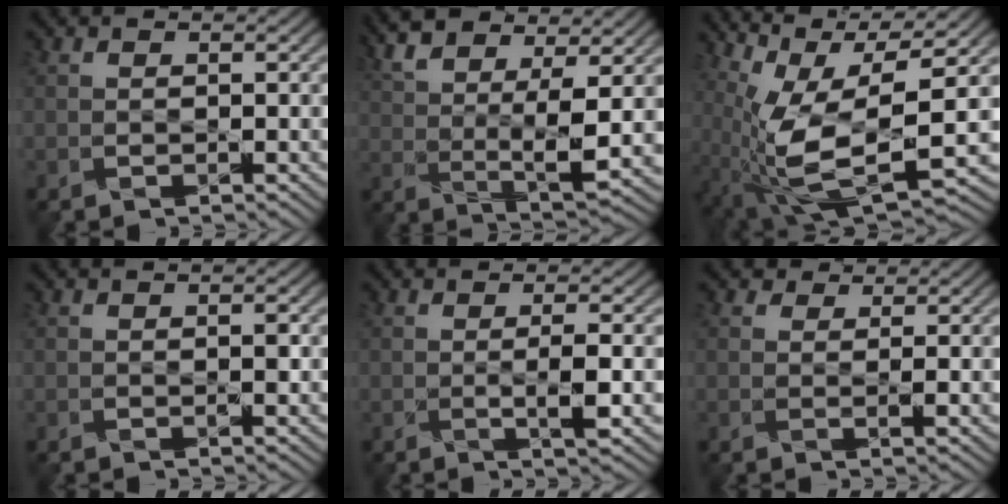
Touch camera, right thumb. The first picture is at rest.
{"total": 10.1, "force": [5.0, 2.7, 8.3], "torque": [-0.186, 0.008, 0.102]}
{"total": 13.5, "force": [1.0, 3.7, 12.9], "torque": [-0.248, -0.006, 0.041]}
{"total": 0.9, "force": [0.0, 0.1, 0.9], "torque": [-0.009, 0.003, 0.000]}
{"total": 3.1, "force": [-0.4, 0.2, 3.1], "torque": [-0.051, 0.004, -0.001]}
{"total": 2.0, "force": [1.0, 0.8, 1.5], "torque": [-0.027, 0.004, 0.014]}